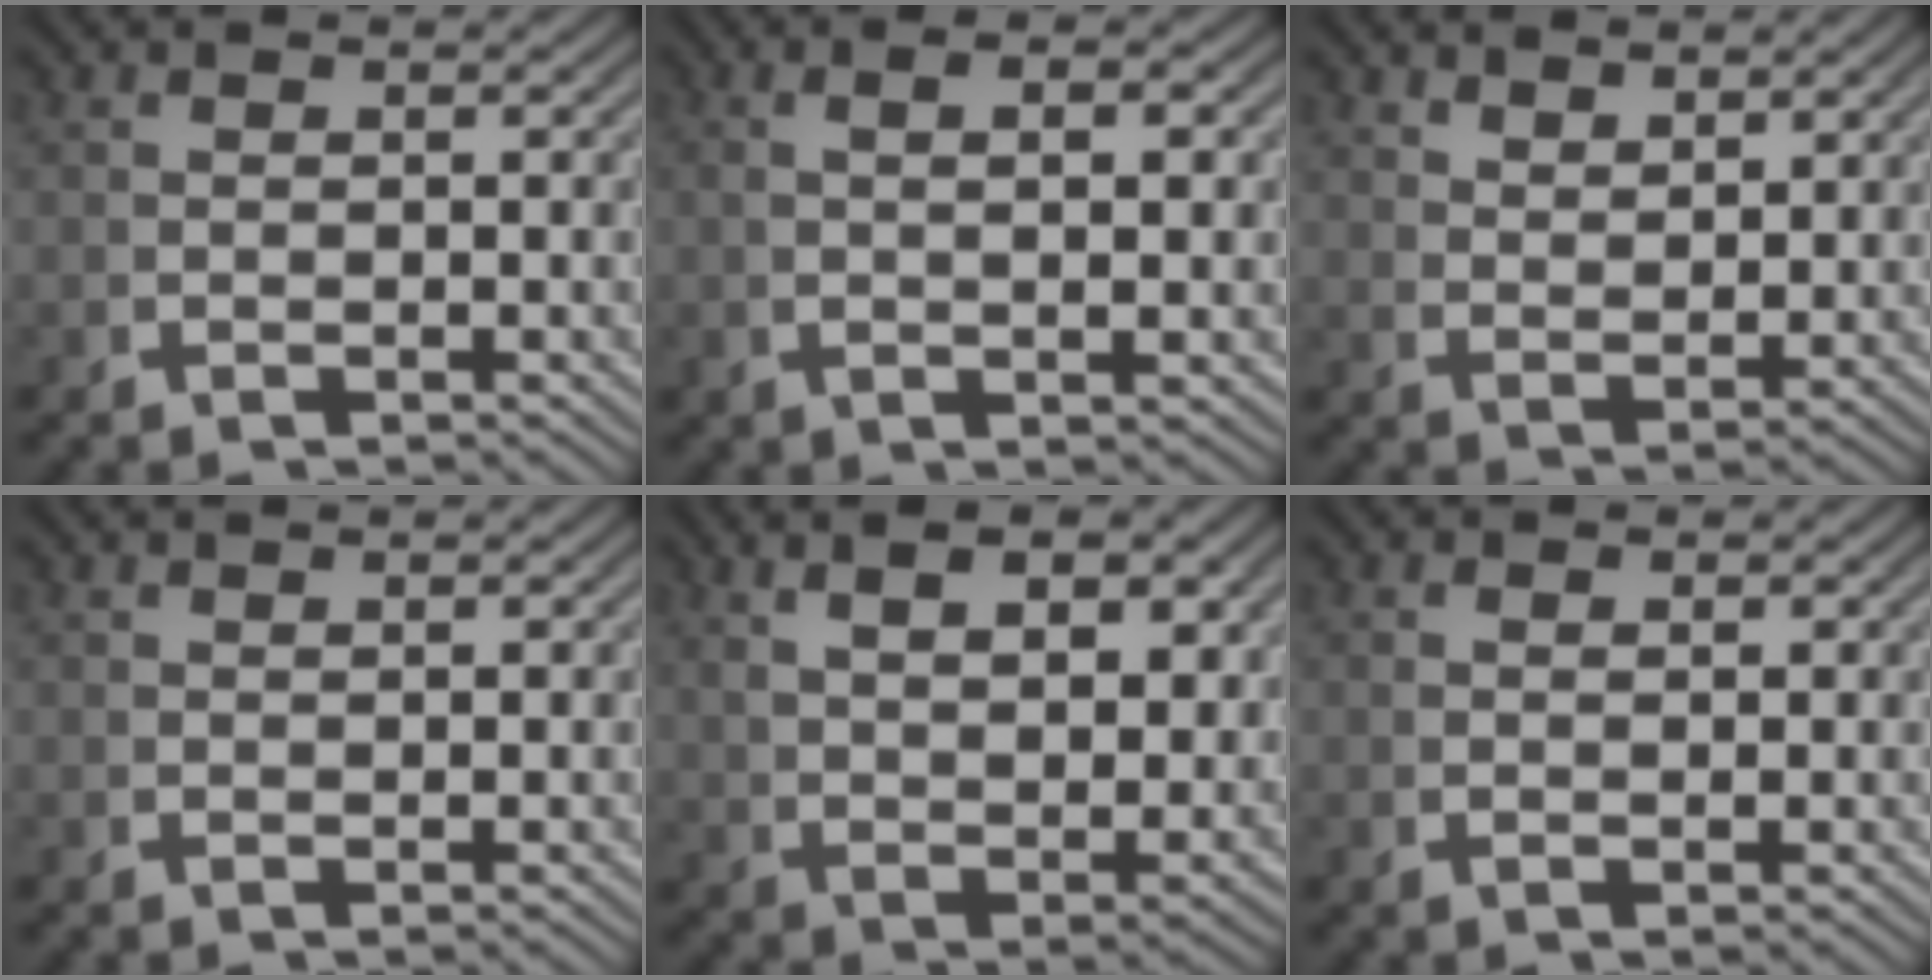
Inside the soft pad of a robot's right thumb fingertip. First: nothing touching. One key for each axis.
{"total": 3.3, "fx": 0.7, "fy": 0.4, "fz": 3.2, "tx": -0.054, "ty": 0.007, "tz": 0.015}
{"total": 2.8, "fx": 2.7, "fy": 0.2, "fz": 0.9, "tx": -0.014, "ty": -0.001, "tz": 0.060}
{"total": 0.7, "fx": 0.7, "fy": -0.2, "fz": 0.0, "tx": 0.004, "ty": 0.001, "tz": 0.017}
{"total": 6.5, "fx": 2.9, "fy": 2.8, "fz": 5.0, "tx": -0.069, "ty": -0.005, "tz": 0.061}
{"total": 1.0, "fx": 0.6, "fy": 0.0, "fz": 0.8, "tx": -0.011, "ty": 0.001, "tz": 0.013}